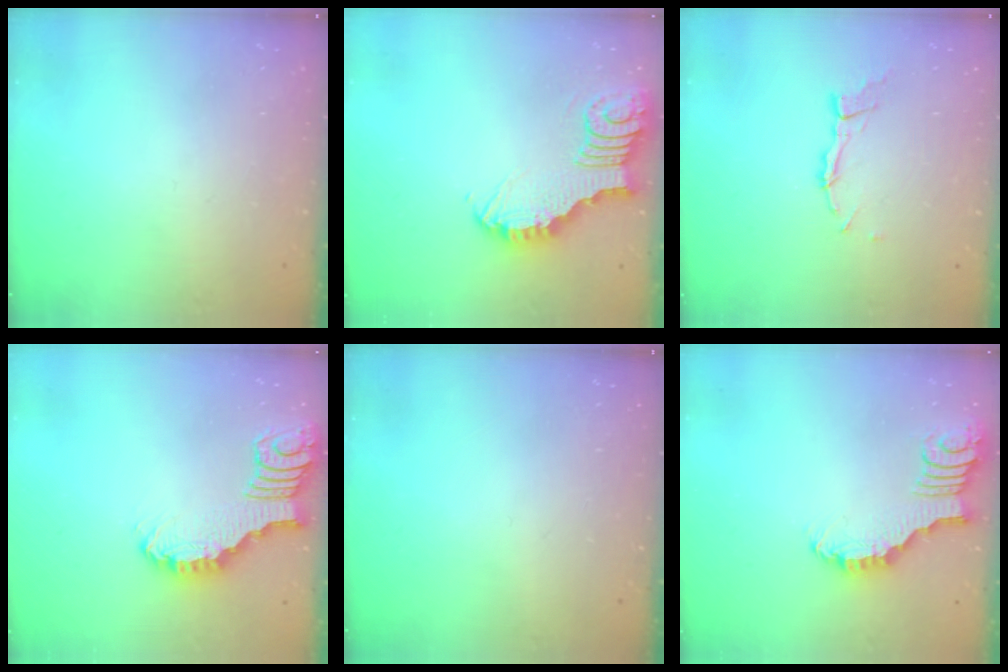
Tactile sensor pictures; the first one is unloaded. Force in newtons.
{"total": 4.0, "press": 4.0, "slide": 0.3}
{"total": 6.7, "press": 6.7, "slide": 0.4}
{"total": 3.0, "press": 3.0, "slide": 0.5}
{"total": 0.0}
{"total": 2.2, "press": 2.2, "slide": 0.4}